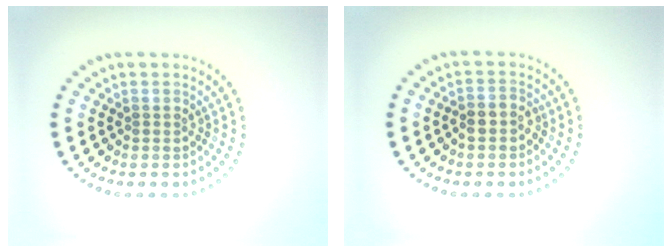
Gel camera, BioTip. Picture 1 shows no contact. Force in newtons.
{"total": 1.5, "press": 1.3, "slide": 0.8}